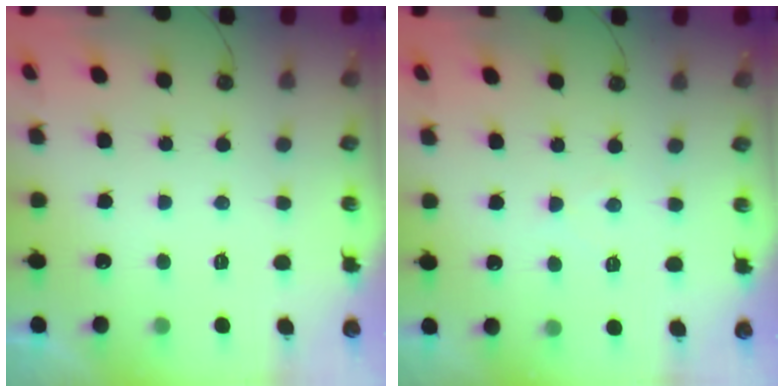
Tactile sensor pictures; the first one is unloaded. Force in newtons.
{"total": 2.5, "press": 2.5, "slide": 0.4}